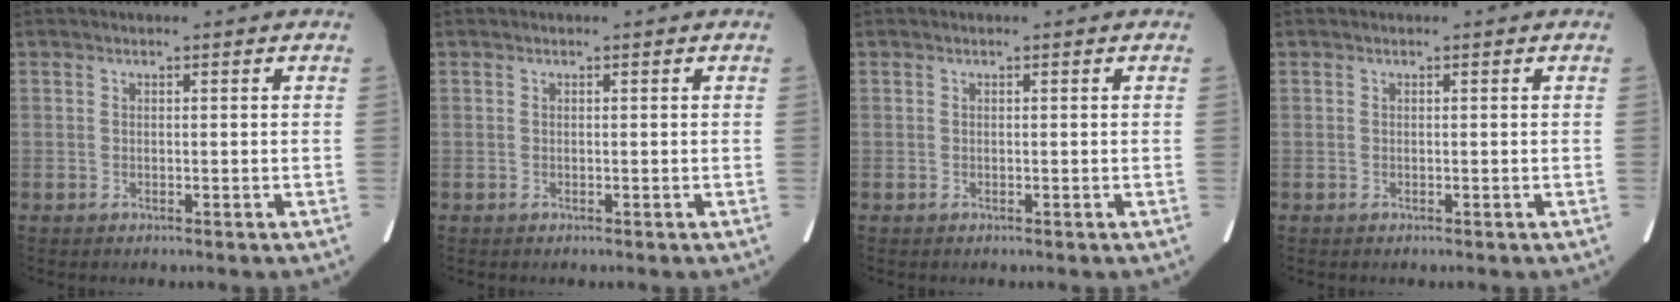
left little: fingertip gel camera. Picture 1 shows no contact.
{"total": 0.0}
{"total": 0.0}
{"total": 0.0}